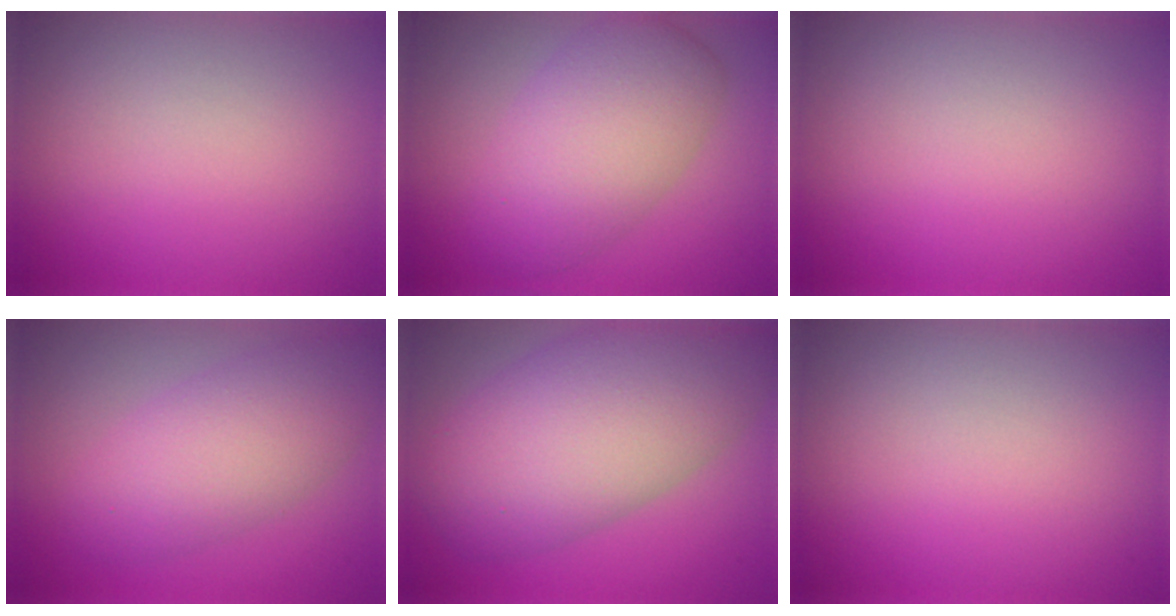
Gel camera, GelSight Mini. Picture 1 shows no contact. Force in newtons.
{"total": 7.0, "press": 7.0, "slide": 0.2}
{"total": 0.0}
{"total": 6.0, "press": 6.0, "slide": 0.3}
{"total": 11.8, "press": 11.8, "slide": 0.5}
{"total": 0.0}